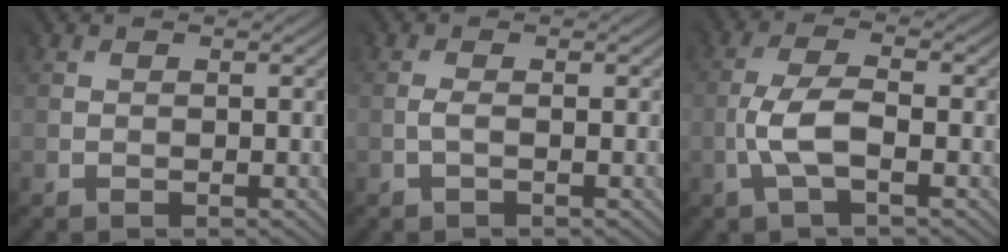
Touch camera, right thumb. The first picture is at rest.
{"total": 0.6, "force": [-0.4, -0.5, 0.2], "torque": [-0.013, -0.001, -0.010]}
{"total": 3.5, "force": [-1.5, 0.6, 3.1], "torque": [-0.073, 0.008, -0.035]}